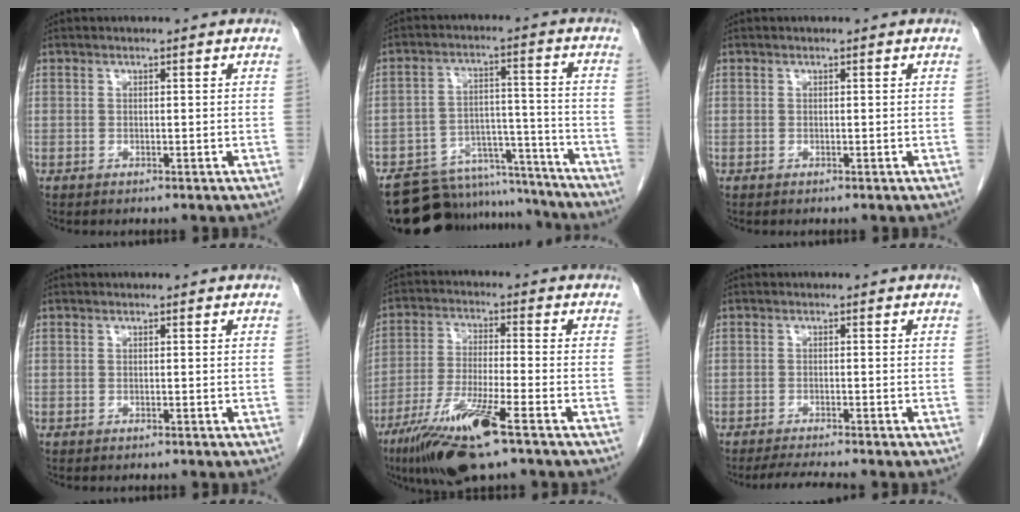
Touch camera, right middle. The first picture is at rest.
{"total": 17.5, "force": [-16.5, 5.0, 3.2], "torque": [-0.060, 0.035, -0.232]}
{"total": 0.0}
{"total": 0.0}
{"total": 12.4, "force": [-7.3, 0.9, 10.1], "torque": [-0.200, -0.029, -0.131]}
{"total": 3.2, "force": [-2.9, -0.8, 1.2], "torque": [-0.028, -0.018, -0.051]}